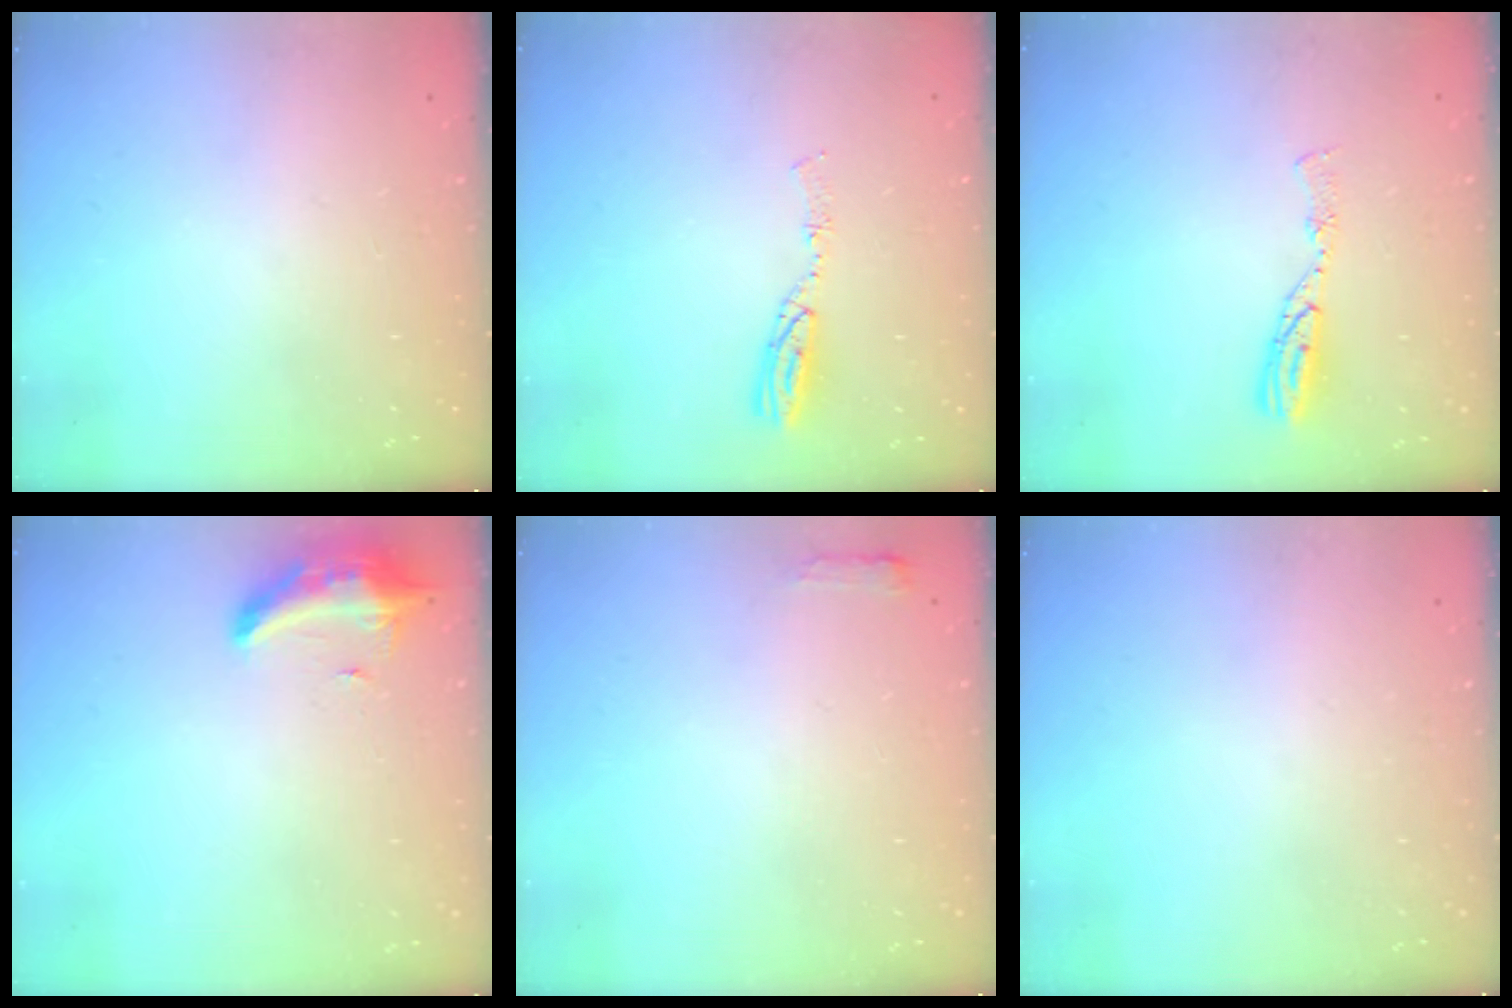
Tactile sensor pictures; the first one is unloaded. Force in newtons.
{"total": 5.0, "press": 5.0, "slide": 0.2}
{"total": 7.8, "press": 7.8, "slide": 0.8}
{"total": 12.2, "press": 9.7, "slide": 7.4}
{"total": 2.7, "press": 2.6, "slide": 0.5}
{"total": 0.0}